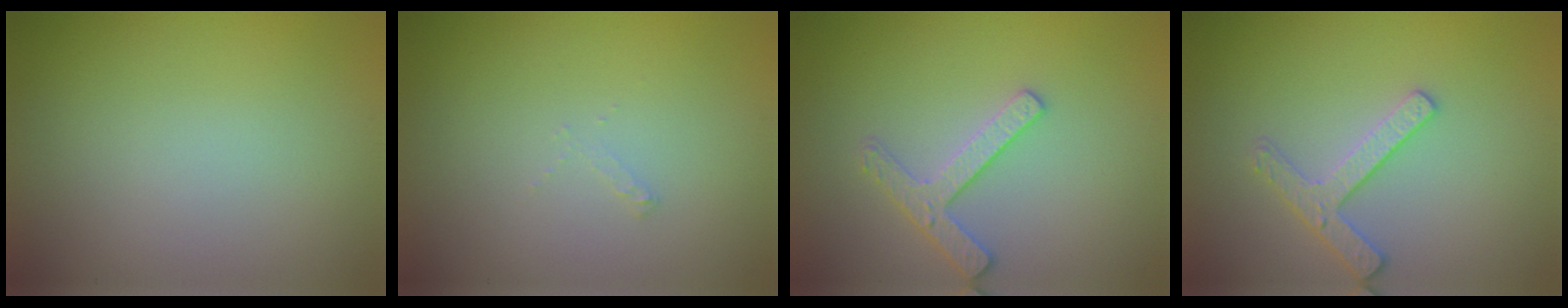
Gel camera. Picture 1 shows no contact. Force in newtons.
{"total": 0.5, "press": 0.5, "slide": 0.1}
{"total": 2.5, "press": 2.4, "slide": 0.5}
{"total": 2.4, "press": 2.3, "slide": 0.5}